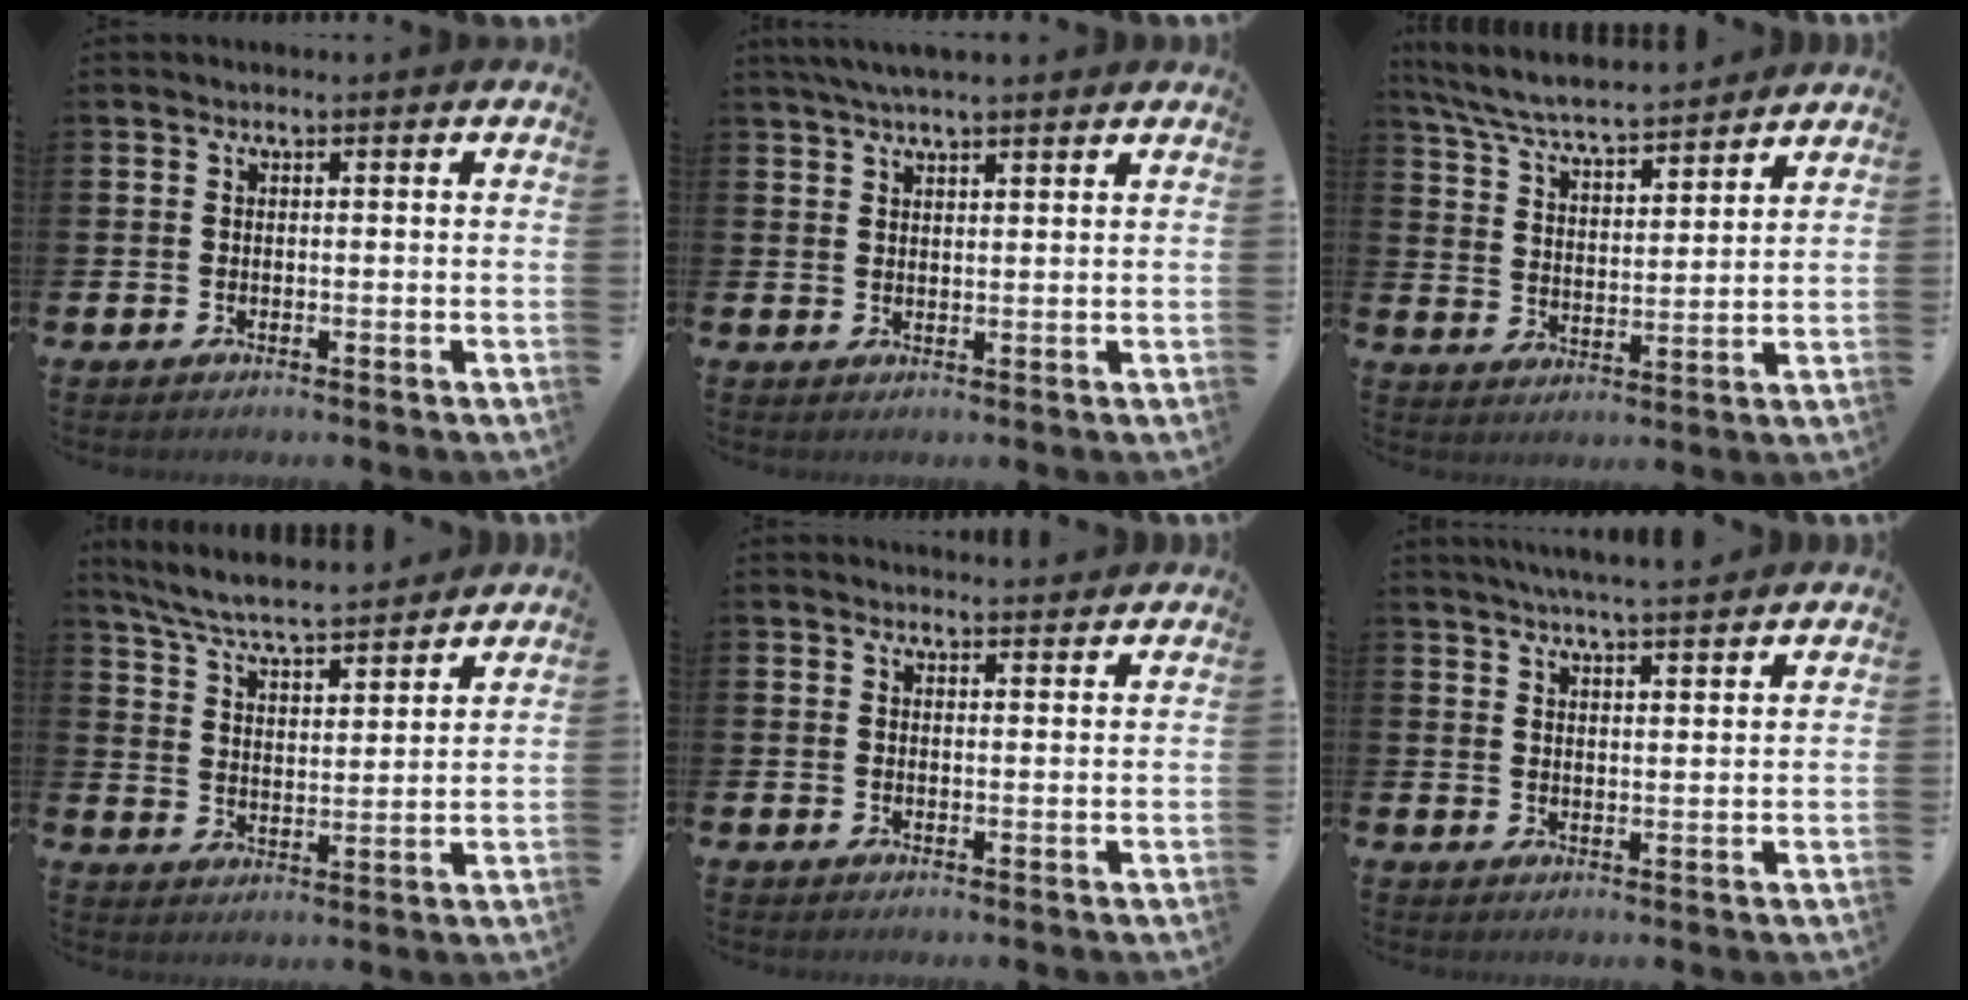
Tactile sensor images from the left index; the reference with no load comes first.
{"total": 3.9, "force": [3.5, 0.3, 1.6], "torque": [-0.039, -0.005, 0.064]}
{"total": 6.9, "force": [6.6, 0.6, 1.9], "torque": [-0.067, -0.045, 0.114]}
{"total": 6.8, "force": [6.5, 0.5, 1.9], "torque": [-0.066, -0.045, 0.112]}
{"total": 2.0, "force": [2.0, 0.1, -0.1], "torque": [0.009, -0.014, 0.034]}
{"total": 5.0, "force": [4.8, -0.5, 1.1], "torque": [-0.031, -0.019, 0.087]}